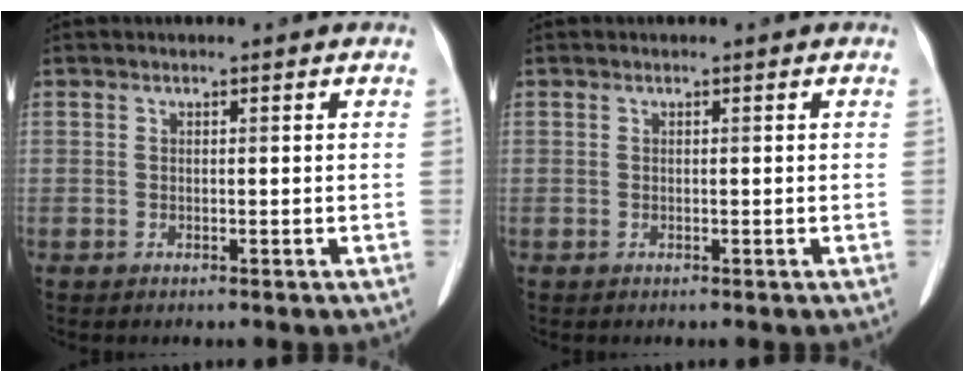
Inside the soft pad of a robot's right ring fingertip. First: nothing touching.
{"total": 0.0}